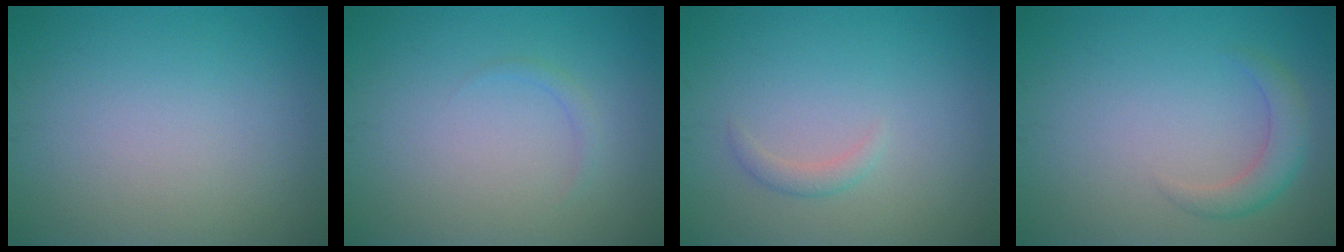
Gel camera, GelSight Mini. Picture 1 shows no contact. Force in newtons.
{"total": 0.8, "press": 0.8, "slide": 0.1}
{"total": 1.1, "press": 1.1, "slide": 0.0}
{"total": 2.4, "press": 2.4, "slide": 0.1}